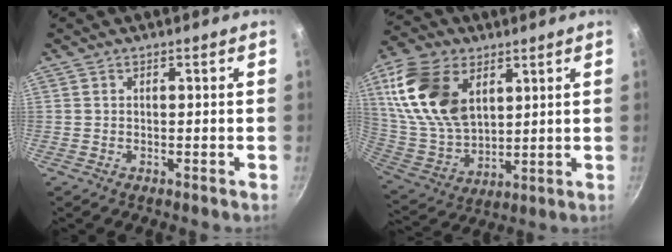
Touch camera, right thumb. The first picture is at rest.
{"total": 19.3, "force": [7.3, 12.1, 13.1], "torque": [-0.239, -0.025, 0.151]}